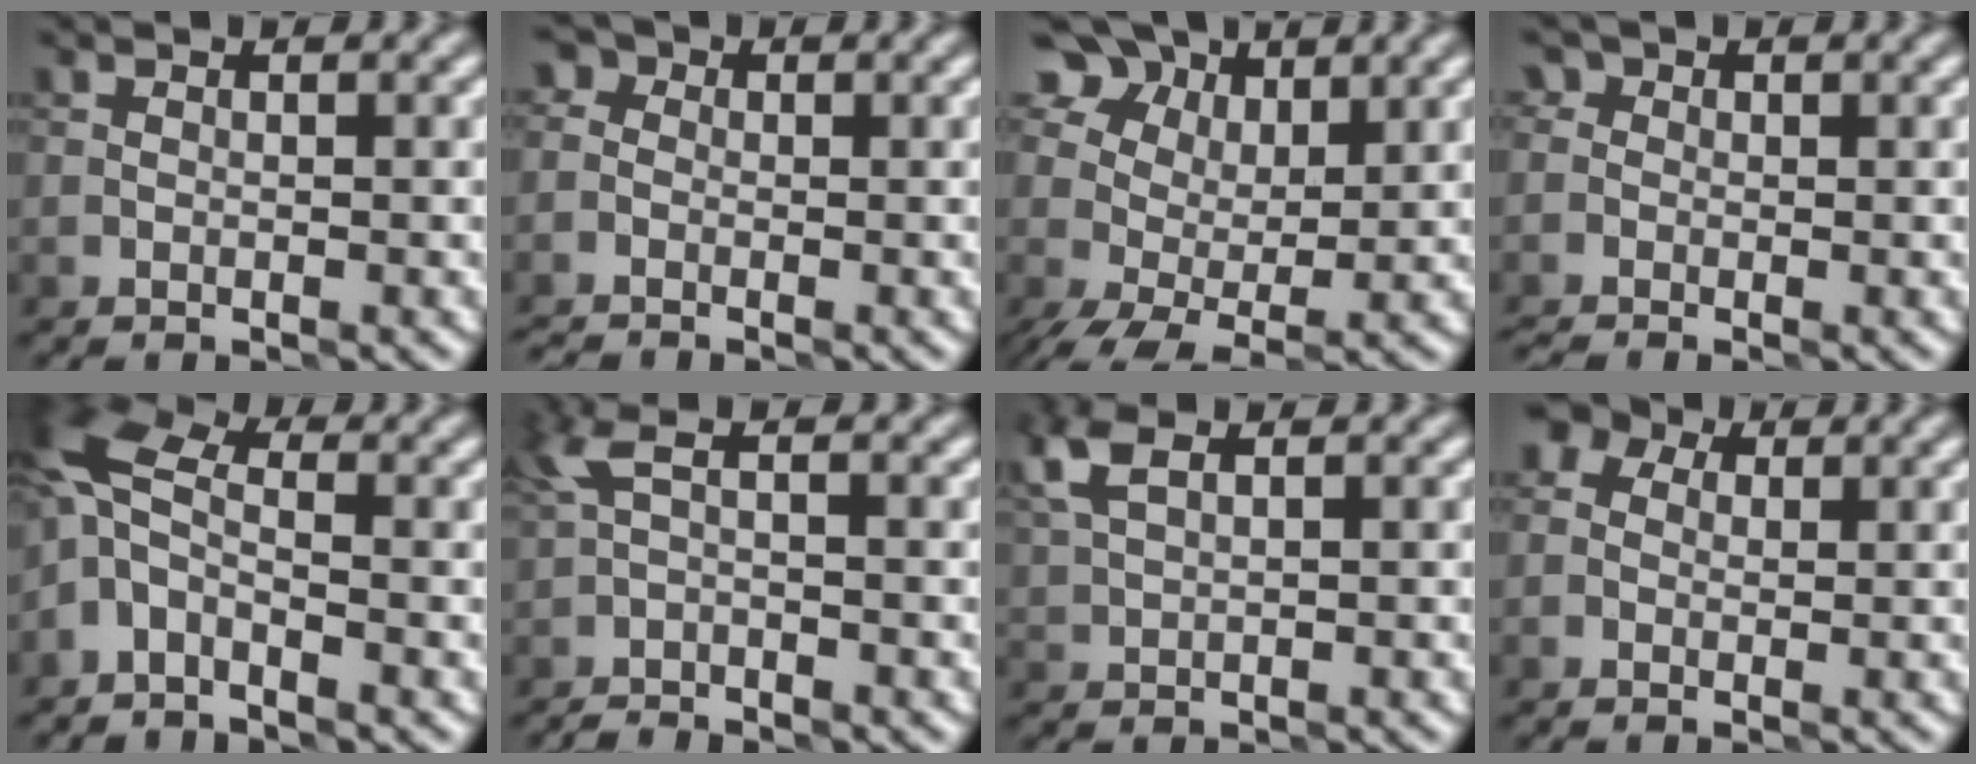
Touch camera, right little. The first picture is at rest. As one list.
[{"total": 2.8, "force": [-1.6, 1.9, 1.1], "torque": [-0.009, 0.010, -0.041]}, {"total": 7.3, "force": [3.6, 4.8, 4.2], "torque": [-0.091, 0.002, 0.069]}, {"total": 1.8, "force": [-0.9, 1.4, 0.8], "torque": [-0.011, 0.010, -0.027]}, {"total": 4.2, "force": [-1.6, 2.3, 3.2], "torque": [-0.075, 0.013, -0.045]}, {"total": 2.5, "force": [-1.3, 0.4, 2.2], "torque": [-0.051, -0.006, -0.027]}, {"total": 2.8, "force": [1.8, 1.1, 1.8], "torque": [-0.048, 0.013, 0.043]}, {"total": 3.3, "force": [1.4, 2.5, 1.6], "torque": [-0.008, 0.020, -0.013]}]